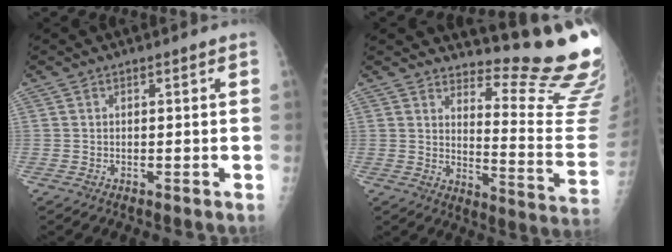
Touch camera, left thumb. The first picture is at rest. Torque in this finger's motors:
{"motor_torque": [0.37, -0.03, 0.10, -0.21, 0.01]}